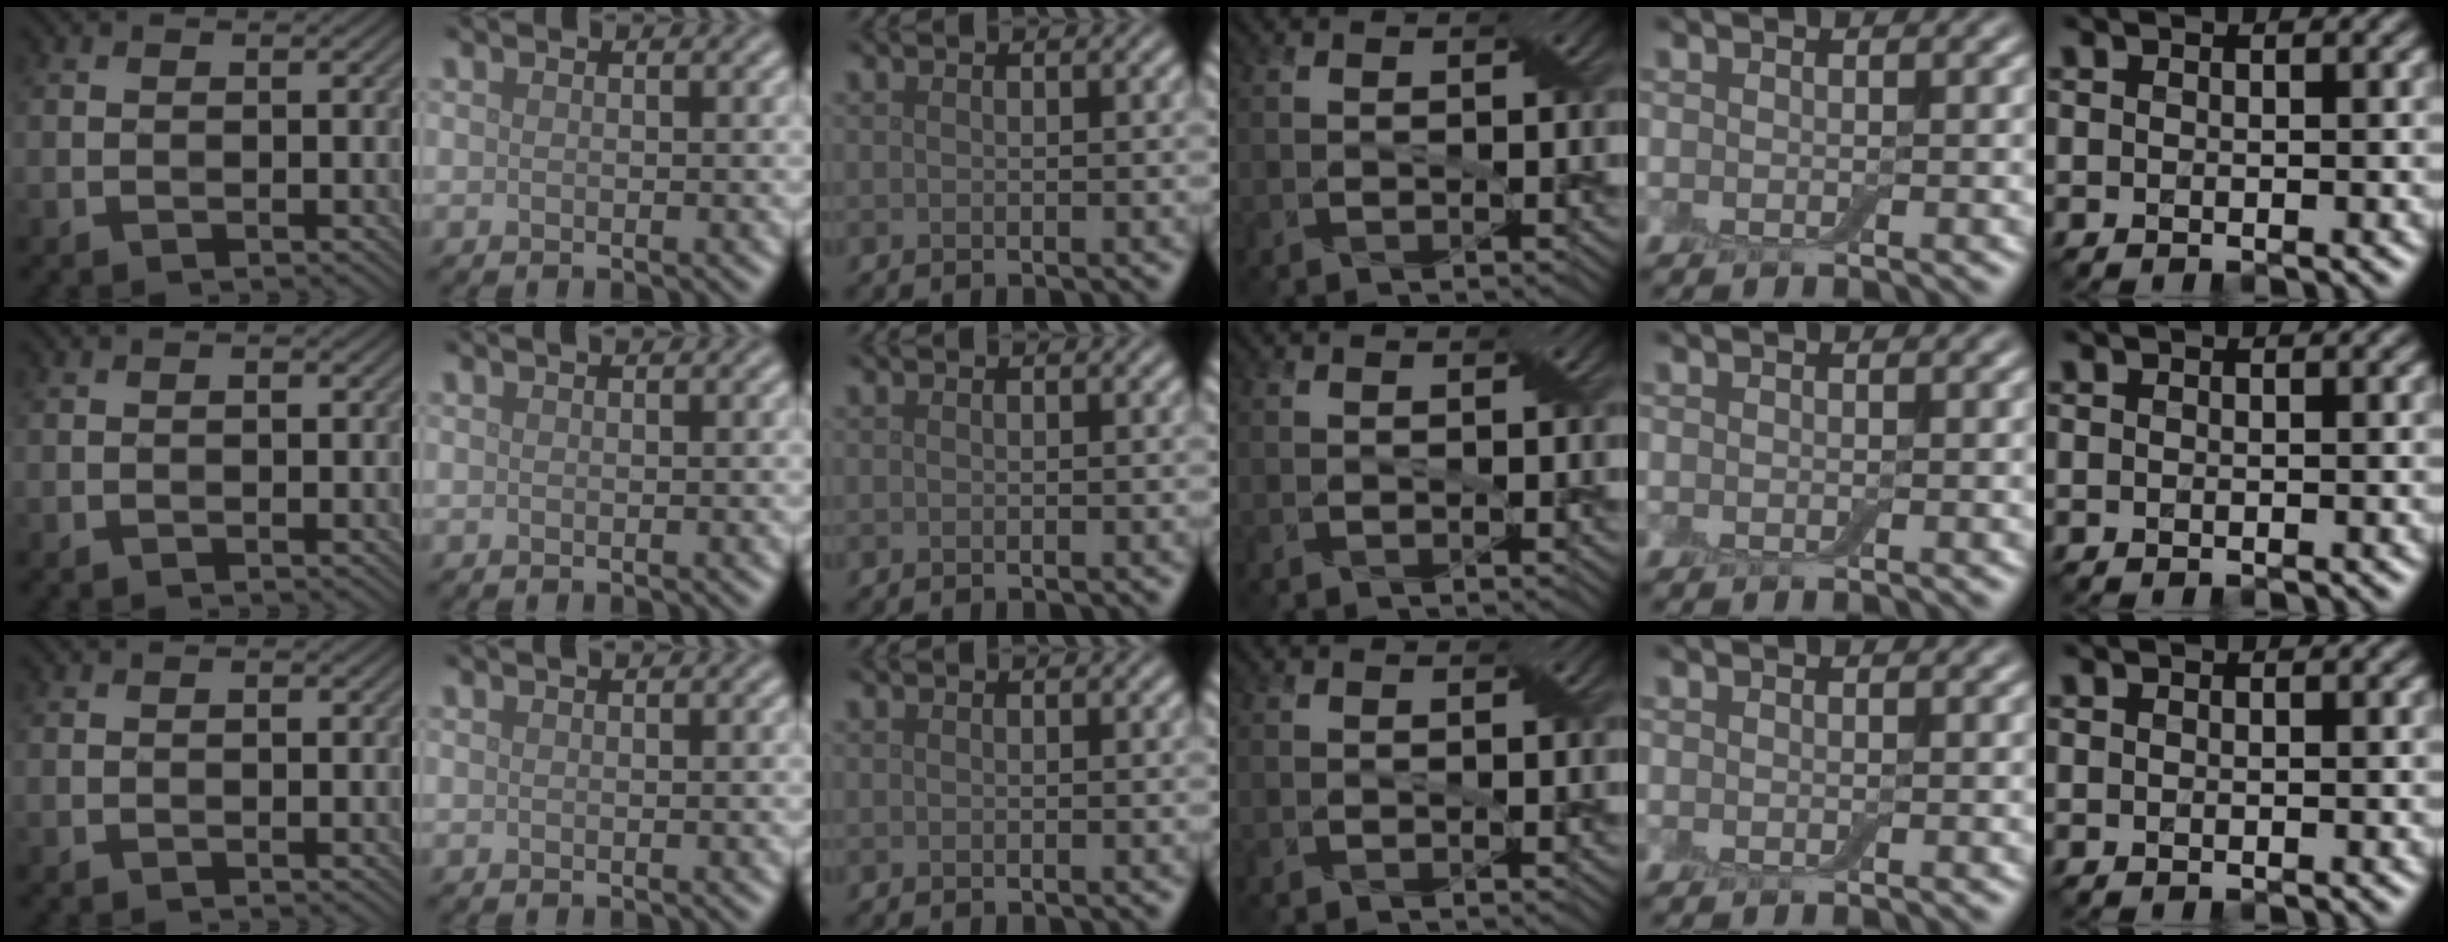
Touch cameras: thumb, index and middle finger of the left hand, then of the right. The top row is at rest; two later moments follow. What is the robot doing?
{"motion": "fold", "object": "bandage"}